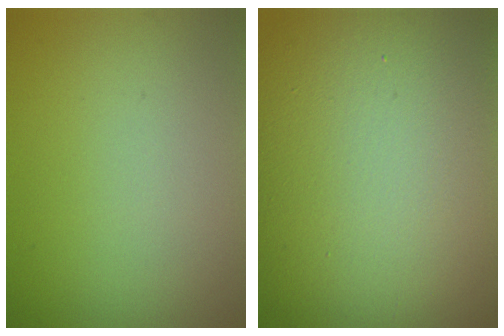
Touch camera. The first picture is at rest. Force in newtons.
{"total": 19.4, "press": 19.3, "slide": 1.7}